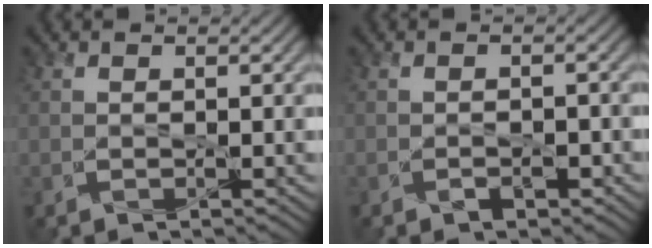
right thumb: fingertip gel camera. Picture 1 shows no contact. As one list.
[{"total": 1.2, "force": [-0.8, 0.7, 0.6], "torque": [-0.008, 0.002, -0.014]}]